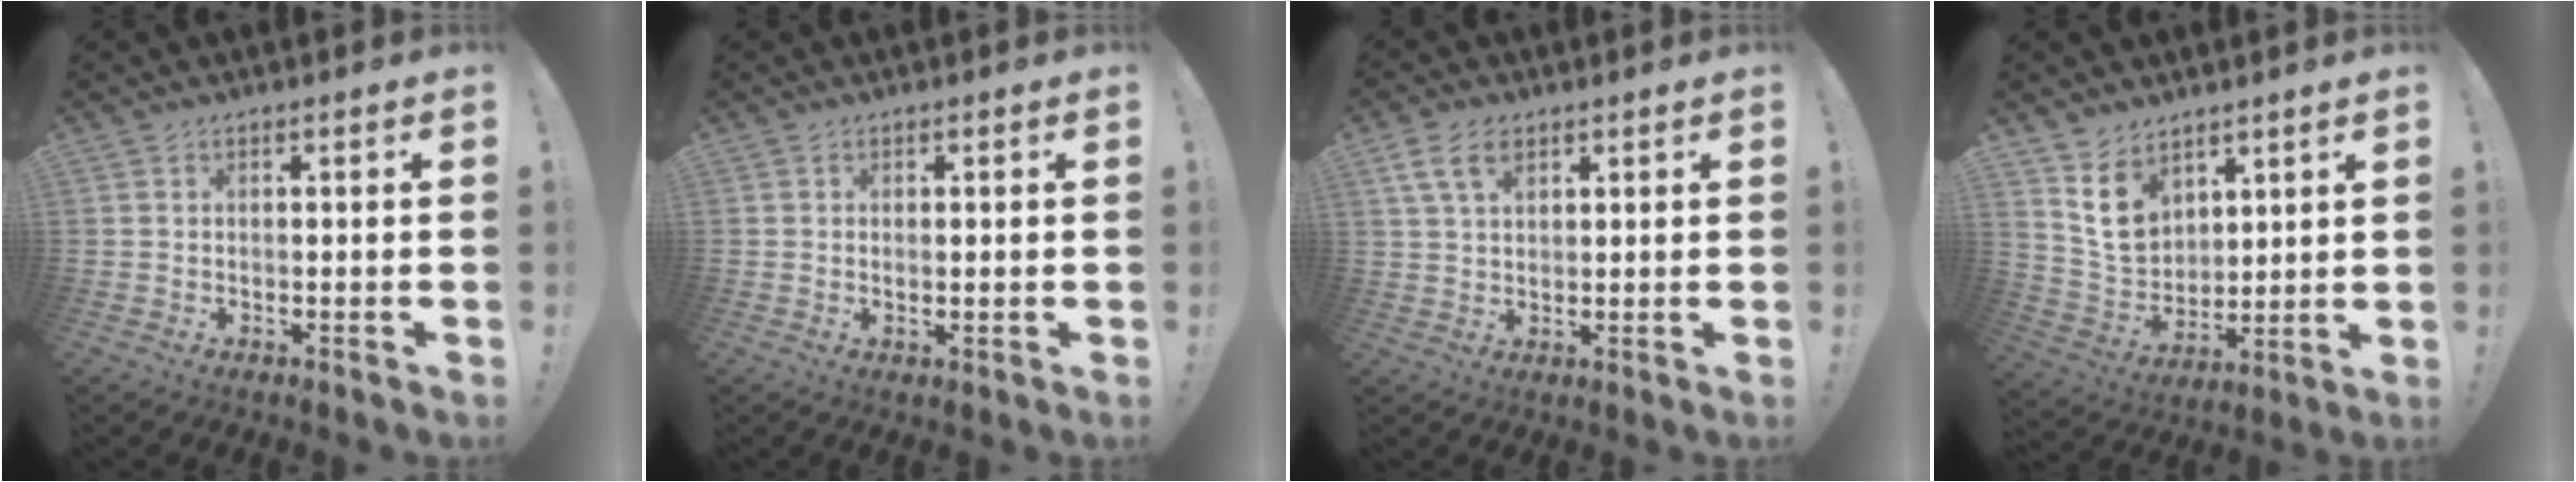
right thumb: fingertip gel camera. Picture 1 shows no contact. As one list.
[{"total": 1.1, "force": [0.7, 0.2, 0.9], "torque": [-0.001, -0.006, 0.009]}, {"total": 7.8, "force": [4.0, 4.7, 4.8], "torque": [-0.086, -0.003, 0.080]}, {"total": 11.9, "force": [7.1, 8.4, 4.5], "torque": [-0.075, -0.043, 0.144]}]